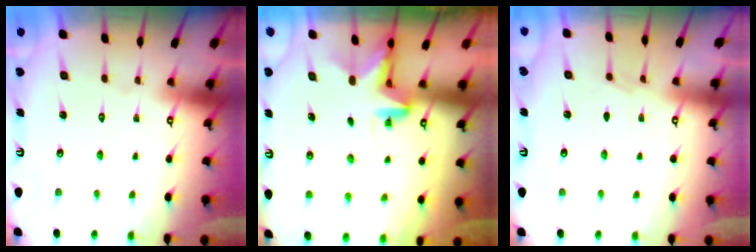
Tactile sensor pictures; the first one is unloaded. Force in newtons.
{"total": 3.4, "press": 3.4, "slide": 0.1}
{"total": 3.5, "press": 3.5, "slide": 0.6}